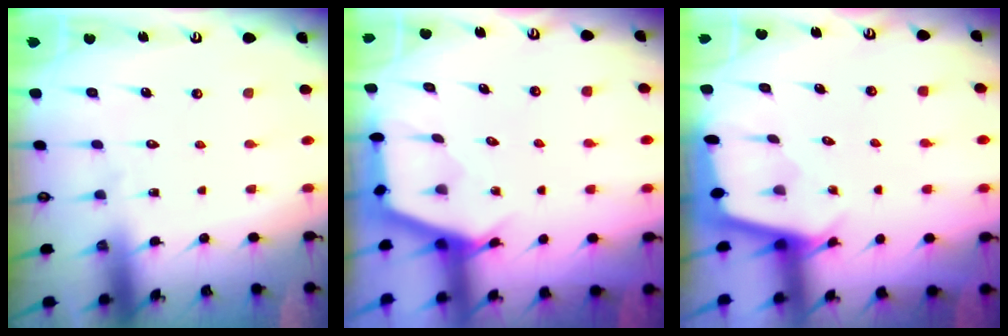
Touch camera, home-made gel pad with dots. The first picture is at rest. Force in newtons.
{"total": 3.0, "press": 3.0, "slide": 0.4}
{"total": 1.8, "press": 1.8, "slide": 0.2}